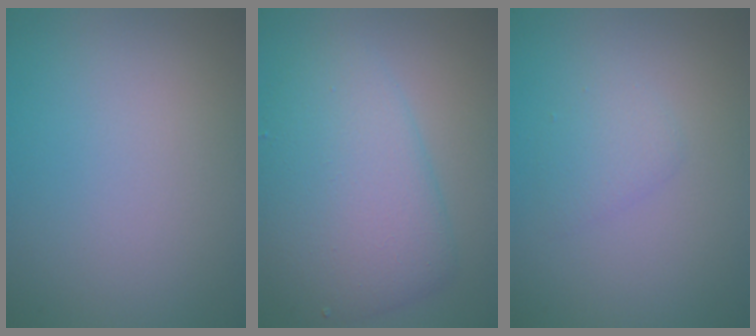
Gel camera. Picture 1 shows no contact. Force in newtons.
{"total": 6.3, "press": 6.3, "slide": 0.1}
{"total": 1.4, "press": 1.4, "slide": 0.0}